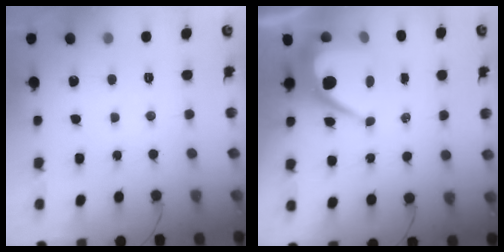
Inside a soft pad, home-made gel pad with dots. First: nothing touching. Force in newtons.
{"total": 9.3, "press": 9.3, "slide": 0.8}